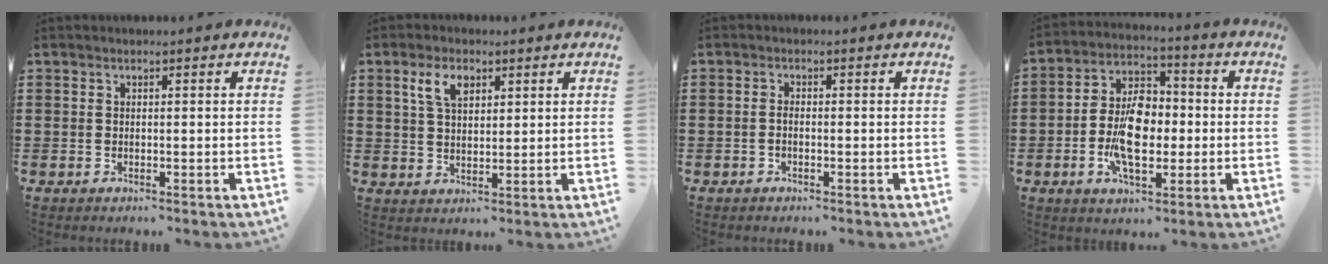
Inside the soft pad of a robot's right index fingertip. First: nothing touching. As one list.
[{"total": 4.6, "force": [2.3, 2.4, 3.1], "torque": [-0.072, 0.012, 0.041]}, {"total": 1.0, "force": [-0.4, 0.3, 0.9], "torque": [-0.020, -0.005, -0.006]}, {"total": 9.1, "force": [-1.4, 5.3, 7.3], "torque": [-0.167, 0.007, -0.032]}]